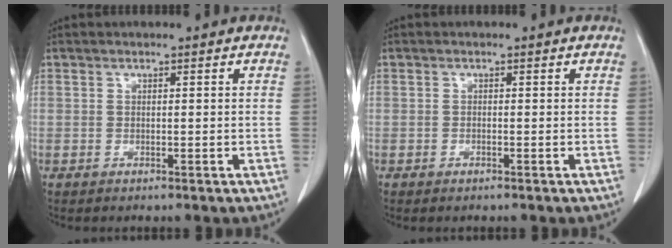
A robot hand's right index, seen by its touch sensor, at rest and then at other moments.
{"total": 0.6, "force": [-0.5, 0.1, 0.3], "torque": [-0.007, -0.001, -0.006]}